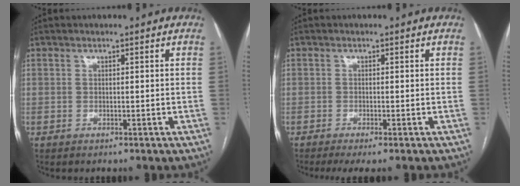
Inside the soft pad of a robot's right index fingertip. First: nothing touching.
{"total": 3.3, "force": [-2.5, -0.1, 2.1], "torque": [-0.026, -0.007, -0.039]}